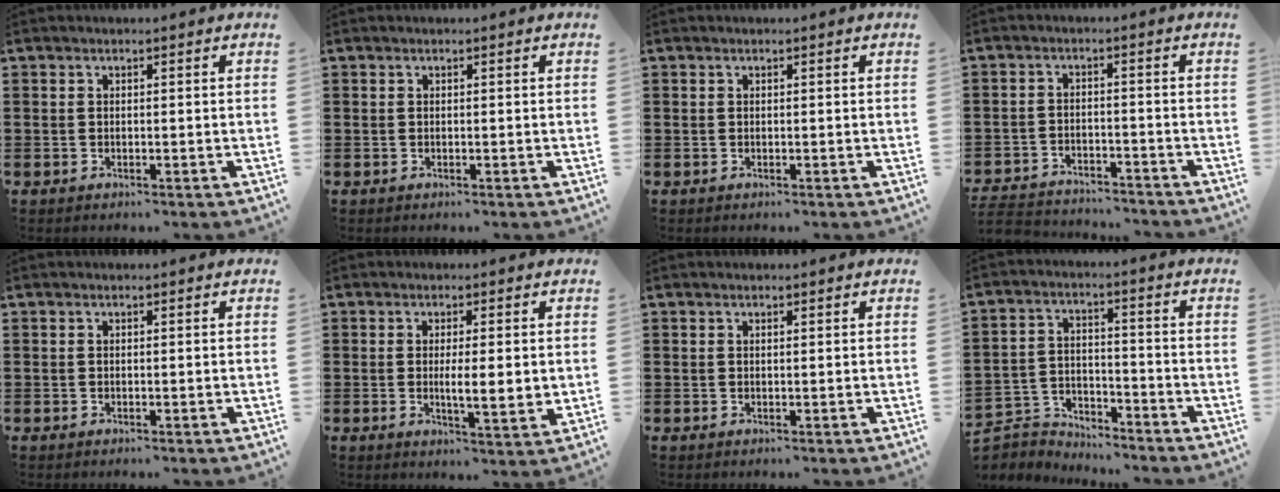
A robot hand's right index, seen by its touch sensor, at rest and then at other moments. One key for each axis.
{"total": 0.0}
{"total": 0.0}
{"total": 4.2, "fx": -4.2, "fy": 0.3, "fz": 0.0, "tx": -0.010, "ty": -0.003, "tz": -0.091}
{"total": 0.0}
{"total": 4.2, "fx": 0.1, "fy": 0.8, "fz": 4.1, "tx": -0.066, "ty": -0.003, "tz": -0.001}
{"total": 0.0}
{"total": 5.4, "fx": -5.3, "fy": 1.0, "fz": -0.2, "tx": -0.014, "ty": 0.007, "tz": -0.113}